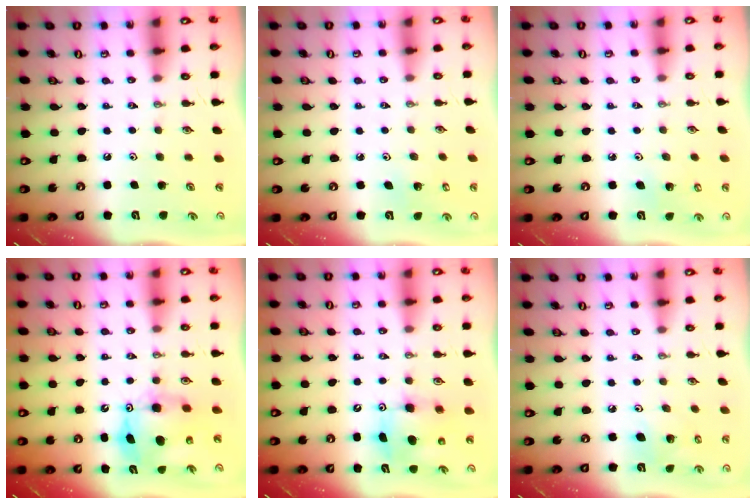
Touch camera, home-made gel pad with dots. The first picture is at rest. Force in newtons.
{"total": 3.7, "press": 3.7, "slide": 0.2}
{"total": 3.2, "press": 3.2, "slide": 0.2}
{"total": 10.4, "press": 10.4, "slide": 0.6}
{"total": 9.8, "press": 9.6, "slide": 2.0}
{"total": 7.0, "press": 6.8, "slide": 1.7}